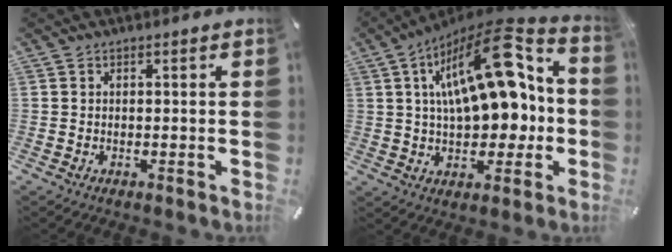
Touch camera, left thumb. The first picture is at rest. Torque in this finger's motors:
{"motor_torque": [1.64, 3.08, 2.77, 0.00, 0.36]}